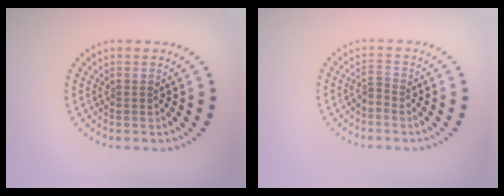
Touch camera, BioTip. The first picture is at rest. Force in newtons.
{"total": 1.0, "press": 0.4, "slide": 0.9}